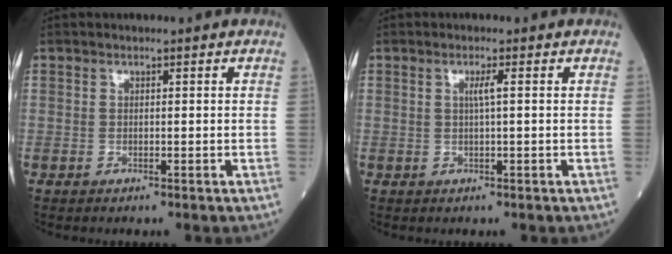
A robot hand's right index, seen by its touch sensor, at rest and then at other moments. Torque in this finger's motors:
{"motor_torque": [0.27, 0.12, 0.21, 0.06]}